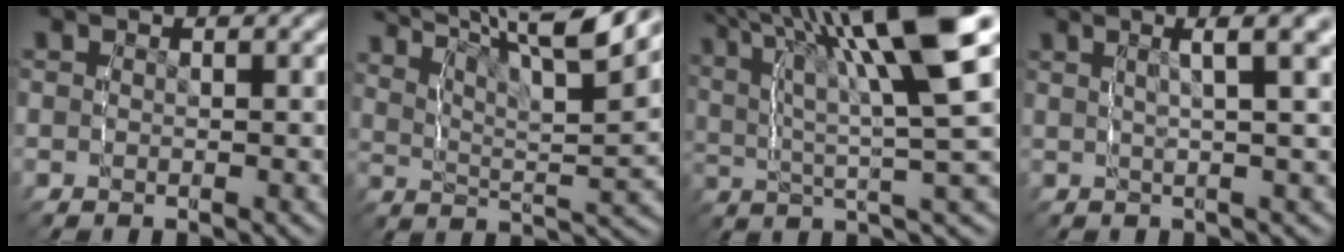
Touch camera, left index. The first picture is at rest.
{"total": 11.2, "force": [7.9, 3.0, 7.3], "torque": [-0.092, 0.030, 0.108]}
{"total": 10.2, "force": [4.2, 2.6, 8.9], "torque": [-0.133, 0.014, 0.063]}
{"total": 5.2, "force": [2.7, 0.6, 4.5], "torque": [-0.051, 0.025, 0.035]}